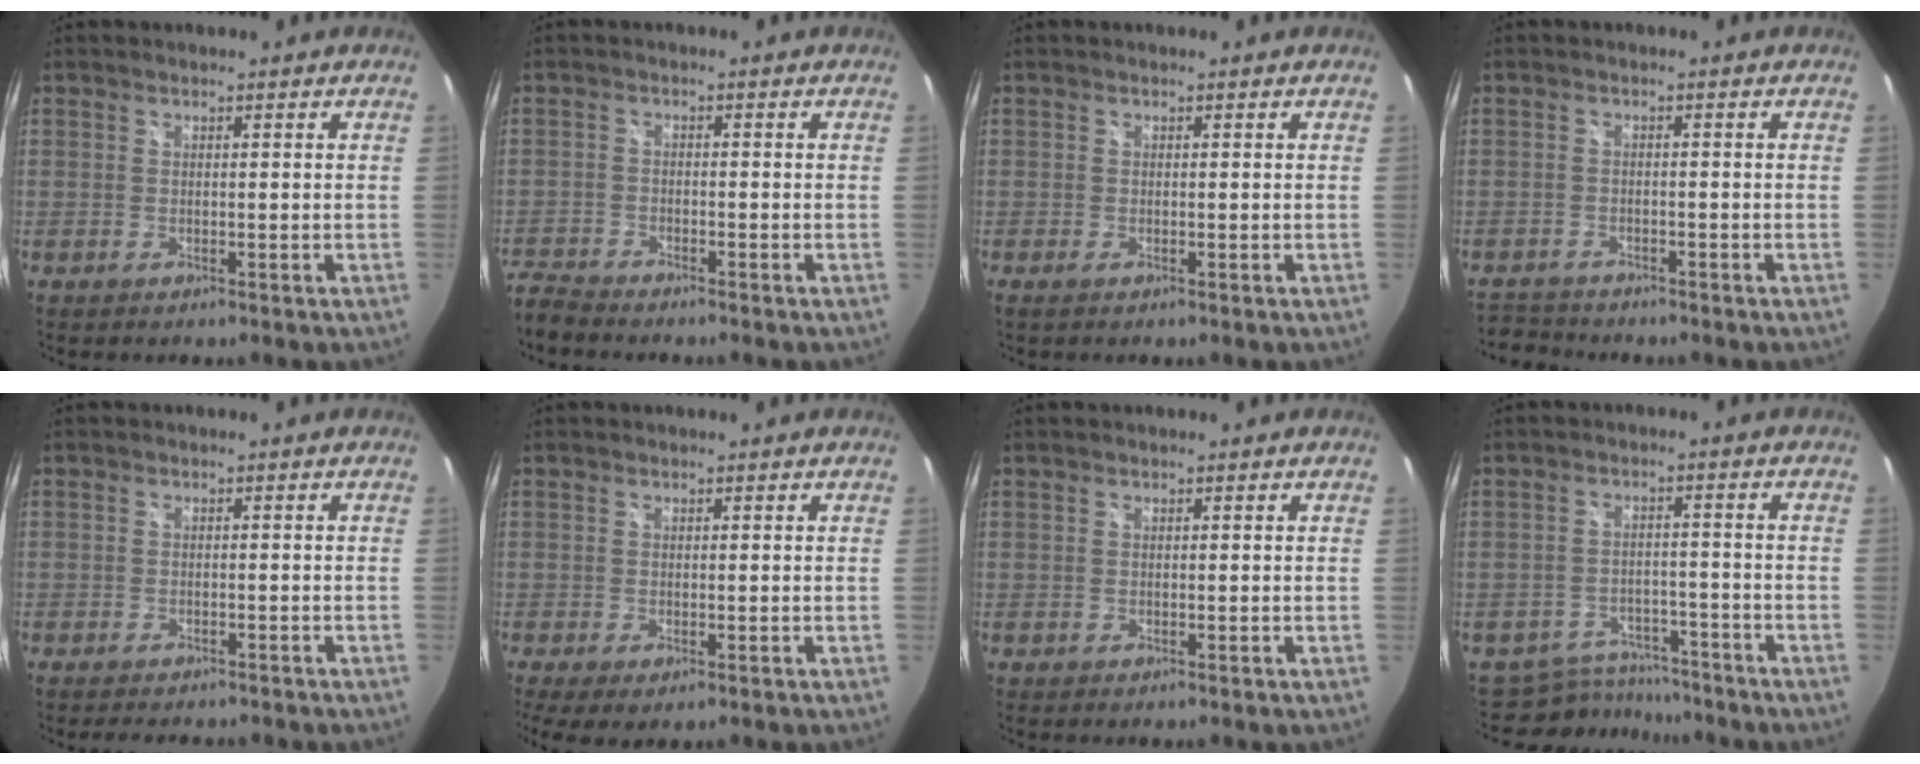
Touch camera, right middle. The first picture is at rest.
{"total": 5.3, "force": [-5.2, 0.7, 0.6], "torque": [-0.036, -0.014, -0.108]}
{"total": 0.5, "force": [-0.3, 0.0, 0.4], "torque": [-0.009, -0.003, -0.007]}
{"total": 5.0, "force": [-4.7, 1.6, 0.3], "torque": [-0.026, -0.004, -0.086]}
{"total": 4.4, "force": [-3.8, 1.6, 1.5], "torque": [-0.034, 0.000, -0.053]}
{"total": 4.7, "force": [-2.3, 1.8, 3.6], "torque": [-0.069, -0.026, -0.029]}
{"total": 0.0}
{"total": 8.9, "force": [-8.1, 3.4, 0.8], "torque": [-0.032, 0.011, -0.116]}